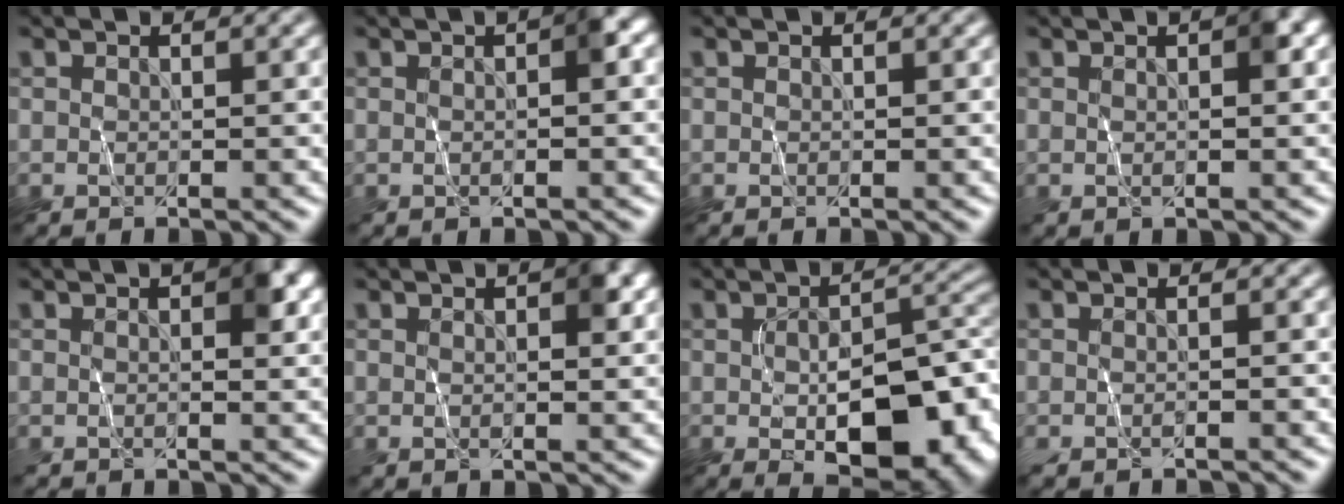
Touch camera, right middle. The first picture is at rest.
{"total": 1.8, "force": [0.0, 0.3, 1.8], "torque": [-0.024, 0.007, 0.000]}
{"total": 0.0}
{"total": 1.8, "force": [0.4, 0.4, 1.8], "torque": [-0.022, 0.006, 0.007]}
{"total": 2.6, "force": [0.6, 0.6, 2.4], "torque": [-0.031, 0.004, 0.007]}
{"total": 2.0, "force": [0.6, 0.5, 1.9], "torque": [-0.024, 0.003, 0.012]}
{"total": 10.7, "force": [-3.2, 4.9, 9.0], "torque": [-0.139, -0.014, -0.035]}
{"total": 1.2, "force": [-0.5, 0.4, 1.0], "torque": [-0.011, -0.004, -0.016]}